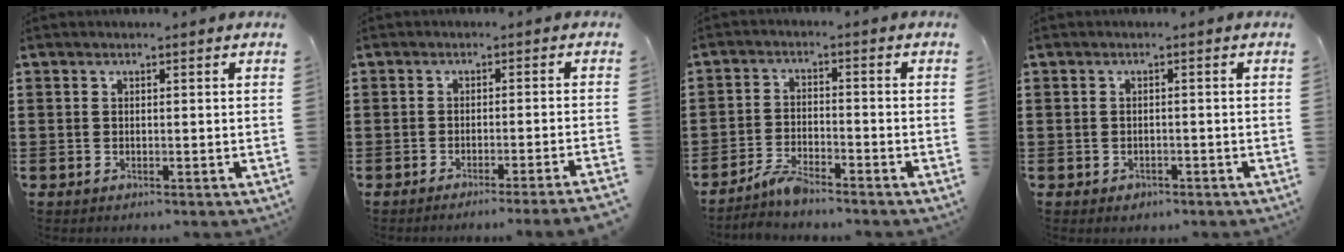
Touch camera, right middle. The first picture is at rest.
{"total": 2.3, "force": [-1.9, -0.7, 1.1], "torque": [-0.017, -0.001, -0.039]}
{"total": 3.9, "force": [-3.5, 0.5, 1.7], "torque": [-0.044, 0.001, -0.073]}
{"total": 0.8, "force": [-0.6, 0.5, 0.1], "torque": [-0.005, 0.001, -0.014]}